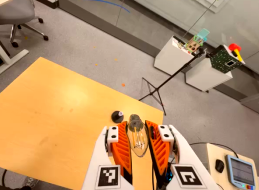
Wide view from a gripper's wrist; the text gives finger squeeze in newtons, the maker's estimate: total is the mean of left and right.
{"total": 24.5, "left": 27.6, "right": 21.4}